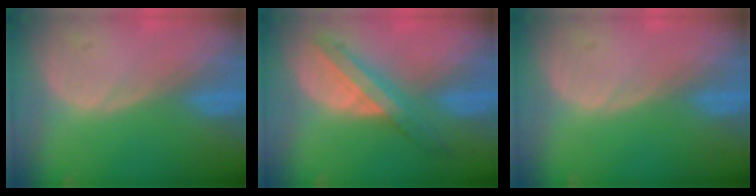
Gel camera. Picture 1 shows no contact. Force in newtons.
{"total": 6.5, "press": 6.3, "slide": 1.6}
{"total": 0.0}